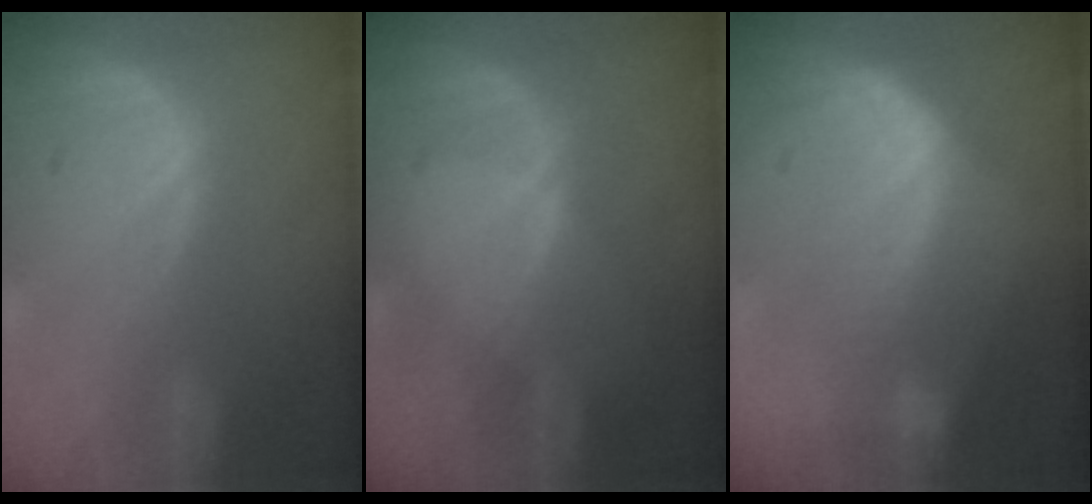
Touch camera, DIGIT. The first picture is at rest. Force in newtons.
{"total": 0.7, "press": 0.5, "slide": 0.5}
{"total": 7.1, "press": 6.5, "slide": 2.8}